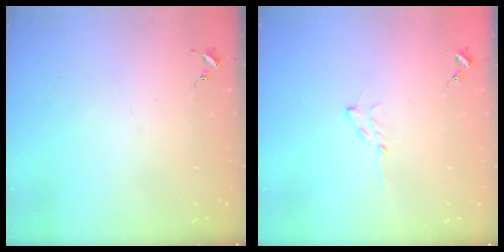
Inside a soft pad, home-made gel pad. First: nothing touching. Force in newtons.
{"total": 4.3, "press": 4.3, "slide": 0.6}